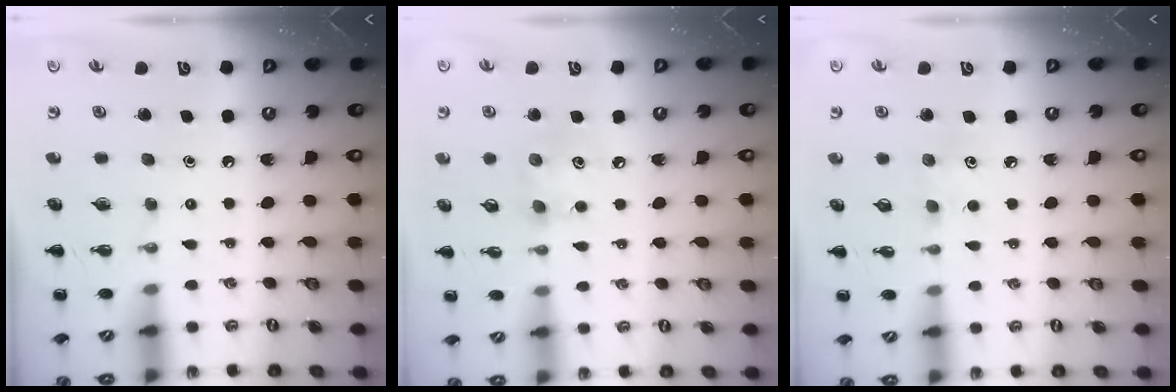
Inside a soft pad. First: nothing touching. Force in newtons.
{"total": 5.7, "press": 5.6, "slide": 1.0}
{"total": 2.8, "press": 2.7, "slide": 0.7}